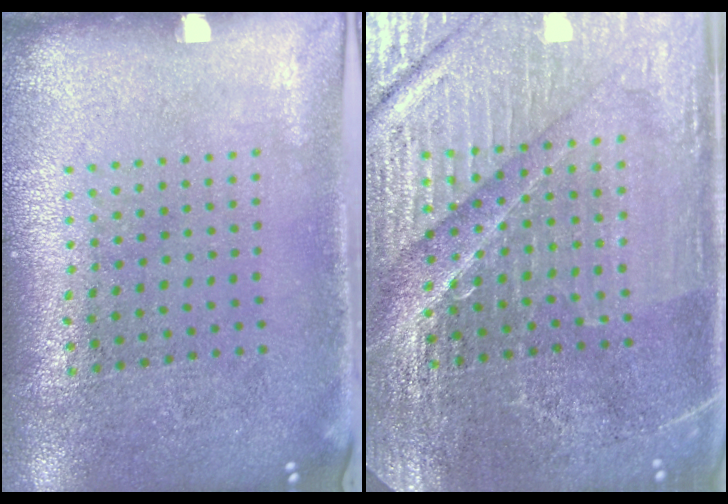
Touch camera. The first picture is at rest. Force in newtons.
{"total": 5.2, "press": 4.8, "slide": 1.8}